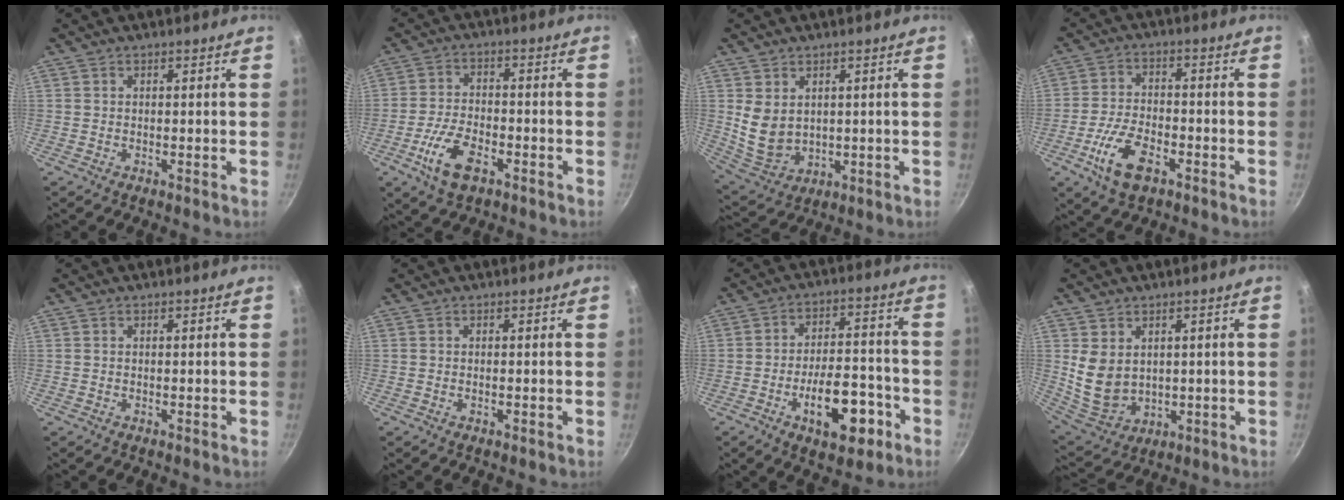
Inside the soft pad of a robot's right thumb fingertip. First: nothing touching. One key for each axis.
{"total": 9.1, "fx": -4.3, "fy": 4.4, "fz": 6.8, "tx": -0.133, "ty": 0.019, "tz": -0.082}
{"total": 8.0, "fx": 1.8, "fy": 5.9, "fz": 5.1, "tx": -0.080, "ty": -0.020, "tz": 0.056}
{"total": 9.9, "fx": -4.6, "fy": 4.9, "fz": 7.4, "tx": -0.142, "ty": 0.020, "tz": -0.088}
{"total": 0.0}
{"total": 0.6, "fx": -0.2, "fy": 0.2, "fz": 0.5, "tx": -0.008, "ty": 0.002, "tz": -0.004}
{"total": 14.0, "fx": -6.1, "fy": 6.8, "fz": 10.7, "tx": -0.129, "ty": 0.045, "tz": -0.083}
{"total": 9.3, "fx": 1.8, "fy": 6.9, "fz": 5.9, "tx": -0.095, "ty": -0.020, "tz": 0.058}